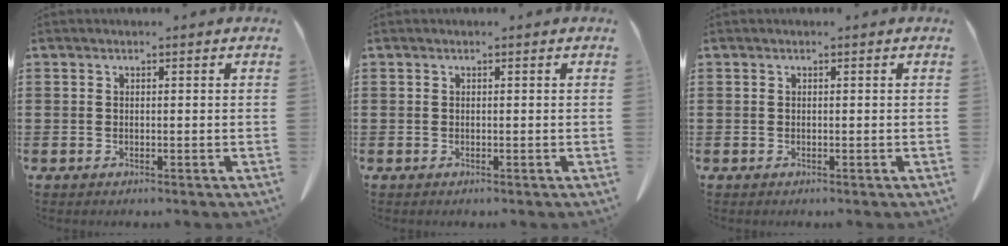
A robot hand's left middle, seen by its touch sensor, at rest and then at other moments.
{"total": 0.0}
{"total": 0.0}